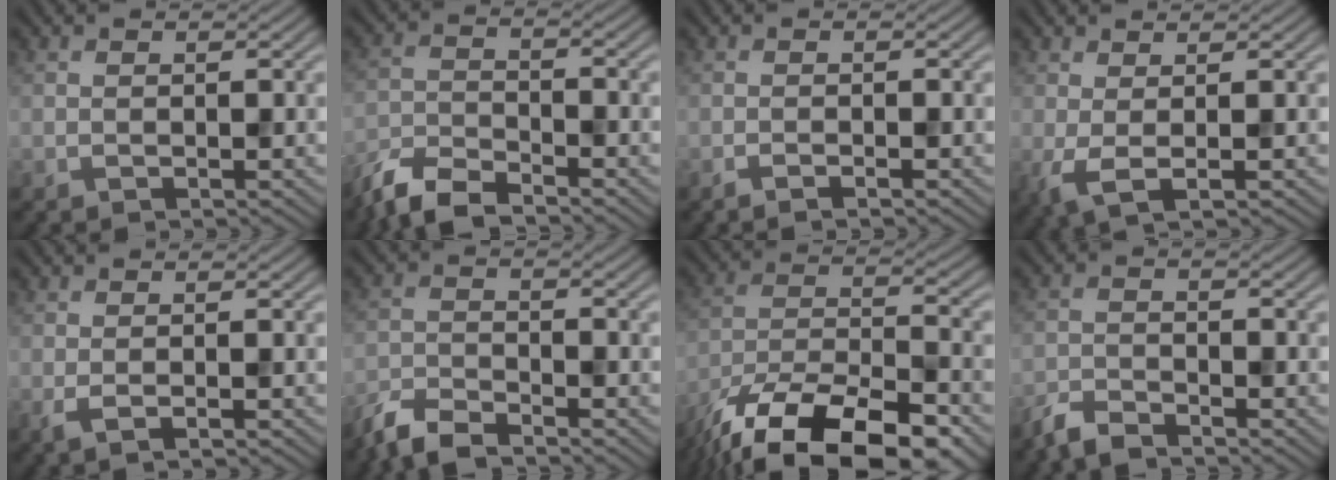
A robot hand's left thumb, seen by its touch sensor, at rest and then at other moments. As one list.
[{"total": 6.8, "force": [-5.9, 1.7, 2.9], "torque": [-0.062, -0.011, -0.128]}, {"total": 1.0, "force": [-0.8, 0.0, 0.7], "torque": [-0.011, 0.002, -0.017]}, {"total": 2.9, "force": [0.2, 0.7, 2.8], "torque": [-0.064, -0.002, 0.002]}, {"total": 1.6, "force": [-0.3, 0.2, 1.5], "torque": [-0.037, -0.001, -0.008]}, {"total": 5.0, "force": [-4.5, 1.1, 2.1], "torque": [-0.045, -0.008, -0.100]}, {"total": 17.1, "force": [-12.2, 6.2, 10.4], "torque": [-0.203, -0.037, -0.202]}, {"total": 3.4, "force": [-3.2, 0.6, 1.2], "torque": [-0.028, -0.006, -0.073]}]